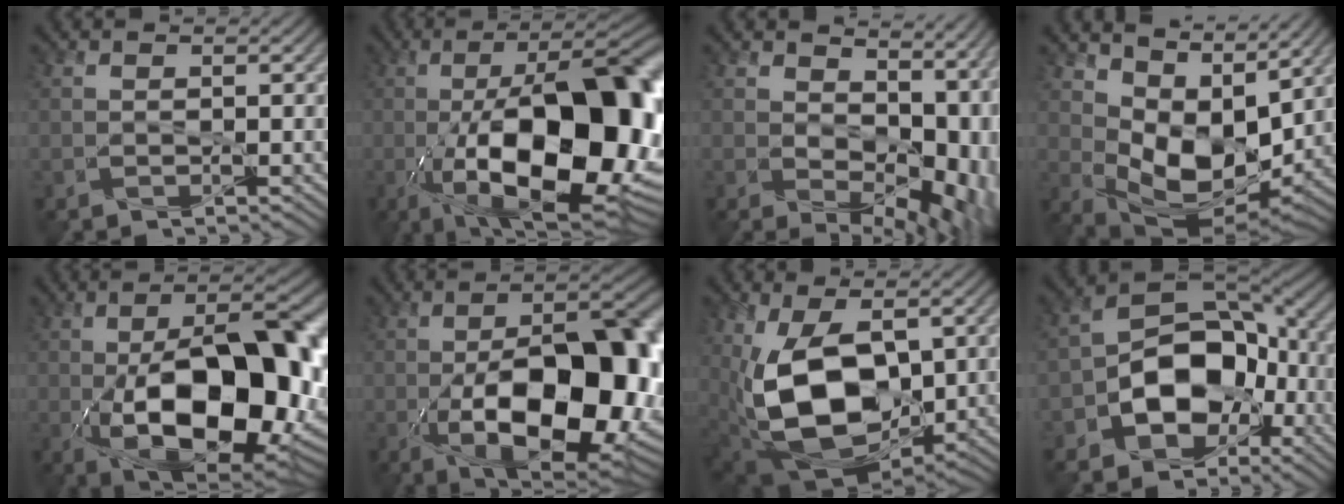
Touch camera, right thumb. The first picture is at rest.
{"total": 19.7, "force": [-4.7, 6.6, 18.0], "torque": [-0.285, 0.003, -0.070]}
{"total": 13.2, "force": [0.7, 7.5, 10.9], "torque": [-0.136, -0.019, 0.048]}
{"total": 10.6, "force": [2.9, 6.0, 8.3], "torque": [-0.166, -0.018, 0.067]}
{"total": 17.7, "force": [-3.4, 7.7, 15.5], "torque": [-0.212, -0.019, -0.042]}
{"total": 16.4, "force": [-4.0, 7.0, 14.3], "torque": [-0.199, -0.024, -0.050]}
{"total": 15.9, "force": [-0.3, 9.3, 12.9], "torque": [-0.250, -0.031, 0.004]}
{"total": 12.7, "force": [-3.8, 8.4, 8.7], "torque": [-0.150, -0.020, -0.071]}